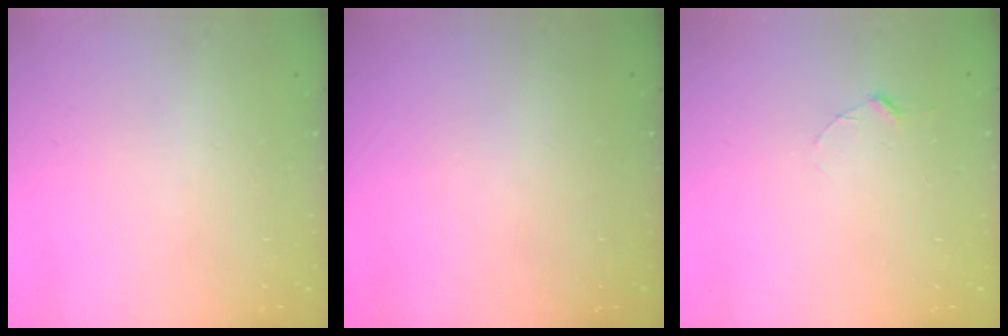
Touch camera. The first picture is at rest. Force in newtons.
{"total": 0.0}
{"total": 2.9, "press": 2.9, "slide": 0.3}